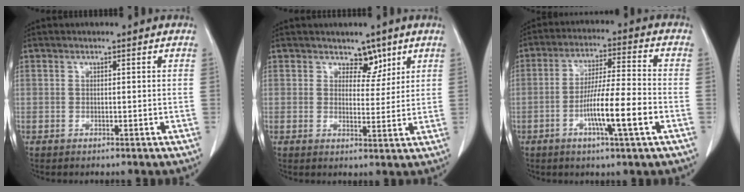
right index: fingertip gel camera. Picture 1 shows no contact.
{"total": 3.5, "force": [2.5, 2.2, 1.2], "torque": [-0.006, -0.003, 0.038]}
{"total": 10.7, "force": [-3.7, 0.1, 10.1], "torque": [-0.180, -0.005, -0.067]}